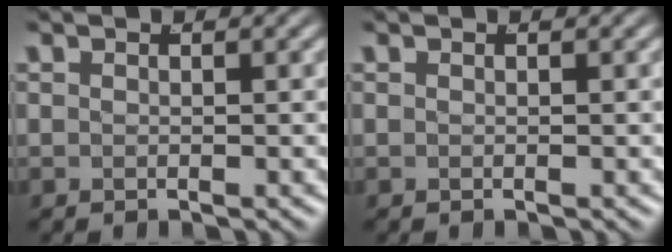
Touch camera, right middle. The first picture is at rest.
{"total": 0.0}